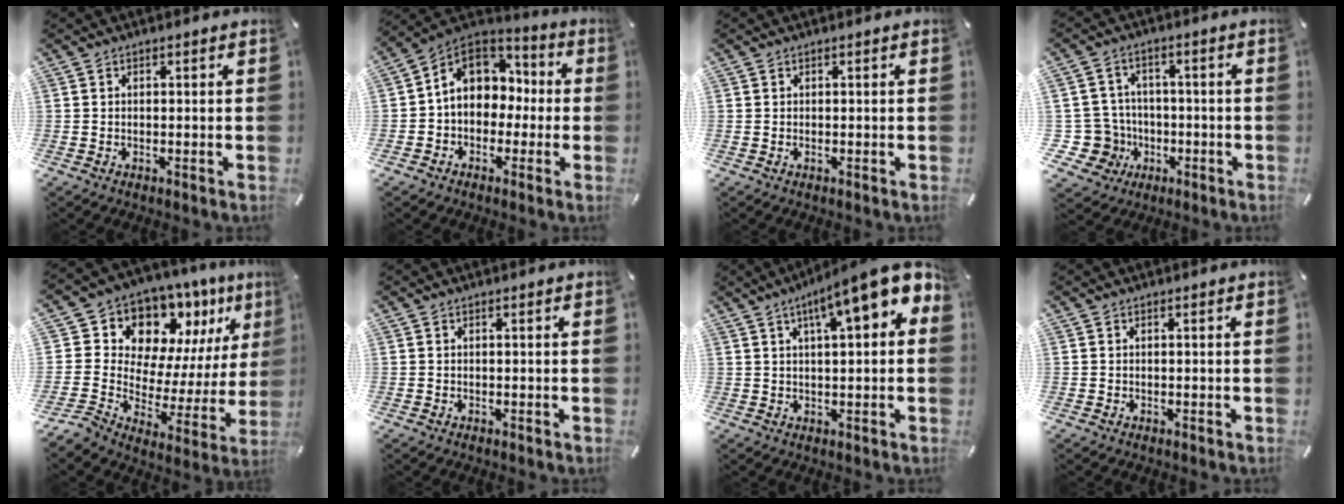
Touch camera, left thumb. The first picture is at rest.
{"total": 11.4, "force": [1.5, 9.5, 6.2], "torque": [-0.123, 0.006, 0.028]}
{"total": 0.5, "force": [-0.1, 0.3, 0.4], "torque": [-0.008, -0.001, -0.002]}
{"total": 10.2, "force": [-2.2, 9.7, 2.2], "torque": [-0.066, 0.014, -0.034]}
{"total": 12.4, "force": [8.5, 8.4, 3.3], "torque": [-0.044, -0.107, 0.151]}
{"total": 0.0}
{"total": 12.1, "force": [6.3, 2.2, 10.2], "torque": [-0.157, -0.036, 0.101]}
{"total": 0.0}